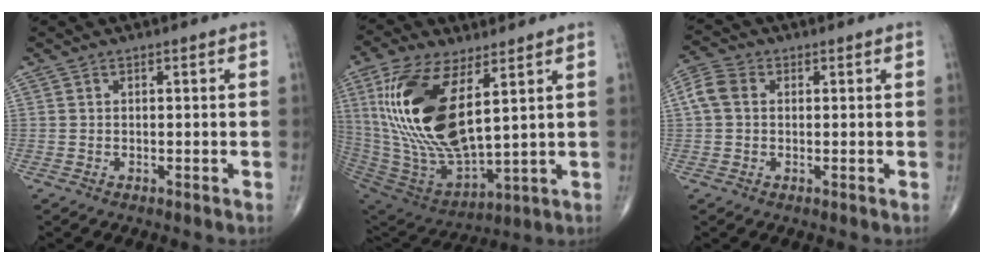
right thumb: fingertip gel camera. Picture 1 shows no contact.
{"total": 23.6, "force": [6.9, 10.4, 20.0], "torque": [-0.412, -0.032, 0.140]}
{"total": 4.9, "force": [0.7, 3.8, 3.1], "torque": [-0.072, 0.017, 0.008]}